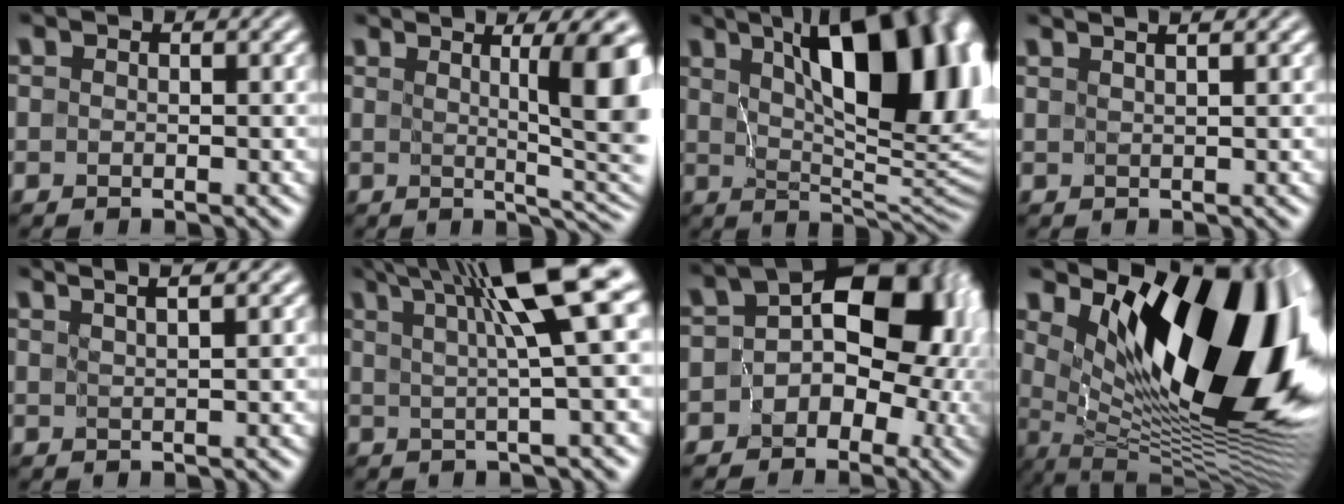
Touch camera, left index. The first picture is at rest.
{"total": 9.9, "force": [2.1, 2.0, 9.4], "torque": [-0.097, 0.006, 0.029]}
{"total": 15.8, "force": [5.4, 6.4, 13.4], "torque": [-0.159, 0.027, 0.077]}
{"total": 3.3, "force": [2.3, 1.1, 2.1], "torque": [-0.017, 0.024, 0.002]}
{"total": 4.8, "force": [3.3, 1.5, 3.1], "torque": [-0.021, 0.040, 0.017]}
{"total": 9.6, "force": [4.2, 1.3, 8.6], "torque": [-0.112, 0.031, 0.064]}
{"total": 10.1, "force": [-1.2, 7.1, 7.0], "torque": [-0.054, 0.020, -0.028]}
{"total": 16.7, "force": [4.8, 7.1, 14.3], "torque": [-0.188, -0.006, 0.078]}